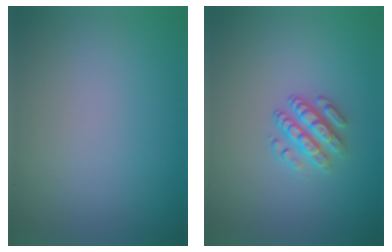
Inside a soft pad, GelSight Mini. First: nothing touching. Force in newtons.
{"total": 3.0, "press": 2.4, "slide": 1.6}